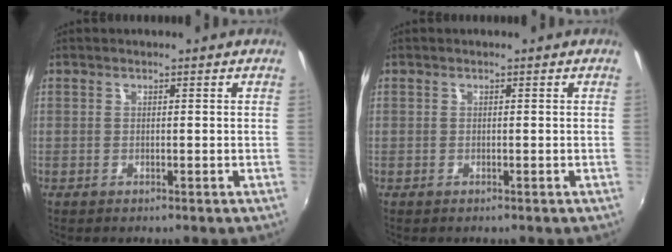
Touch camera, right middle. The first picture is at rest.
{"total": 0.0}